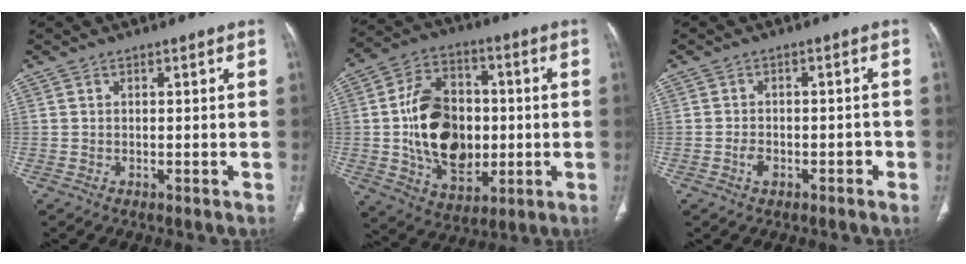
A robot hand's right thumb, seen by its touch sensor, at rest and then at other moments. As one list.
[{"total": 19.0, "force": [-0.7, 13.3, 13.5], "torque": [-0.196, 0.008, -0.001]}, {"total": 3.3, "force": [-1.7, 1.9, 2.1], "torque": [-0.024, 0.015, -0.023]}]